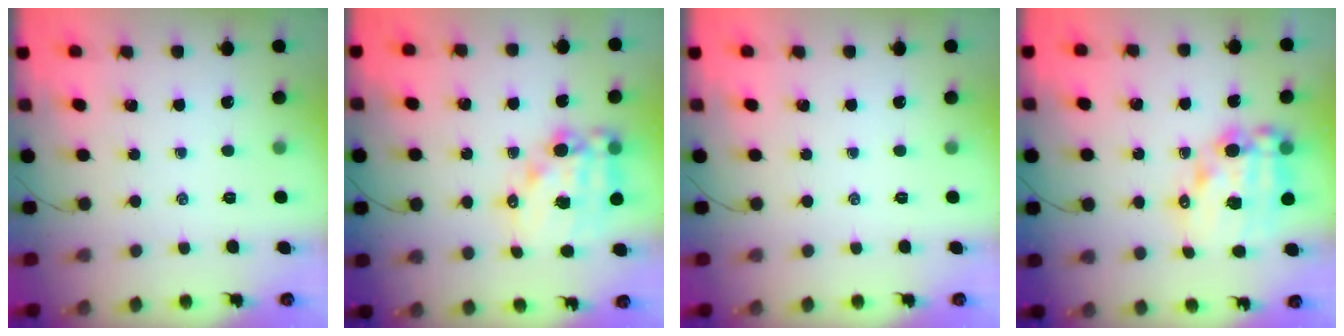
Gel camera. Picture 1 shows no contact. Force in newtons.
{"total": 14.2, "press": 13.8, "slide": 3.4}
{"total": 0.0}
{"total": 14.8, "press": 14.4, "slide": 3.3}